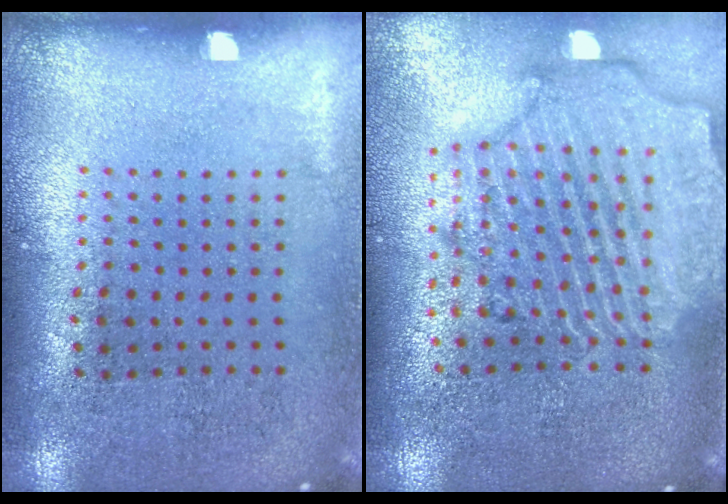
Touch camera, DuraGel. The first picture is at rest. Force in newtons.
{"total": 2.9, "press": 2.5, "slide": 1.4}